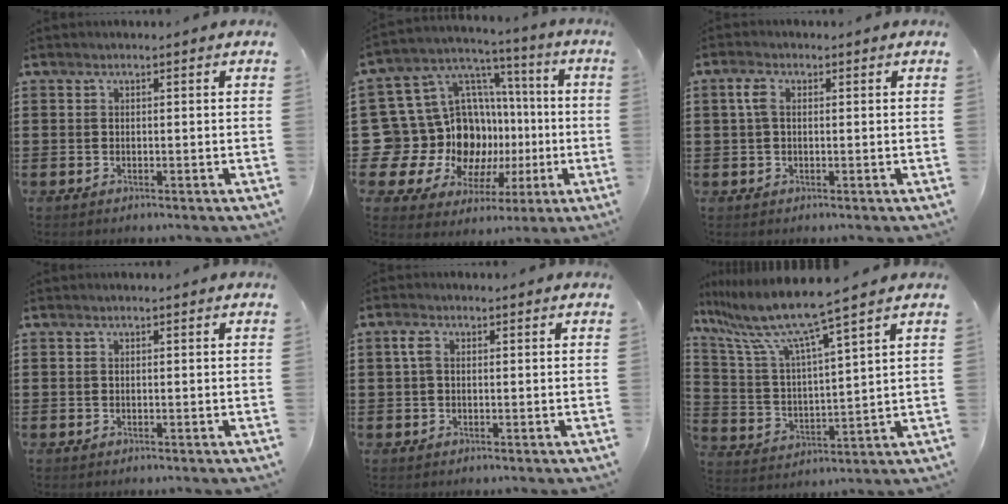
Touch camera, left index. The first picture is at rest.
{"total": 17.7, "force": [-2.2, 15.8, 7.7], "torque": [-0.193, -0.031, 0.006]}
{"total": 3.1, "force": [0.6, 1.6, 2.6], "torque": [-0.064, 0.006, 0.007]}
{"total": 0.0}
{"total": 2.5, "force": [0.4, 1.3, 2.1], "torque": [-0.052, 0.005, 0.003]}
{"total": 9.2, "force": [7.5, -0.2, 5.3], "torque": [-0.136, -0.047, 0.121]}